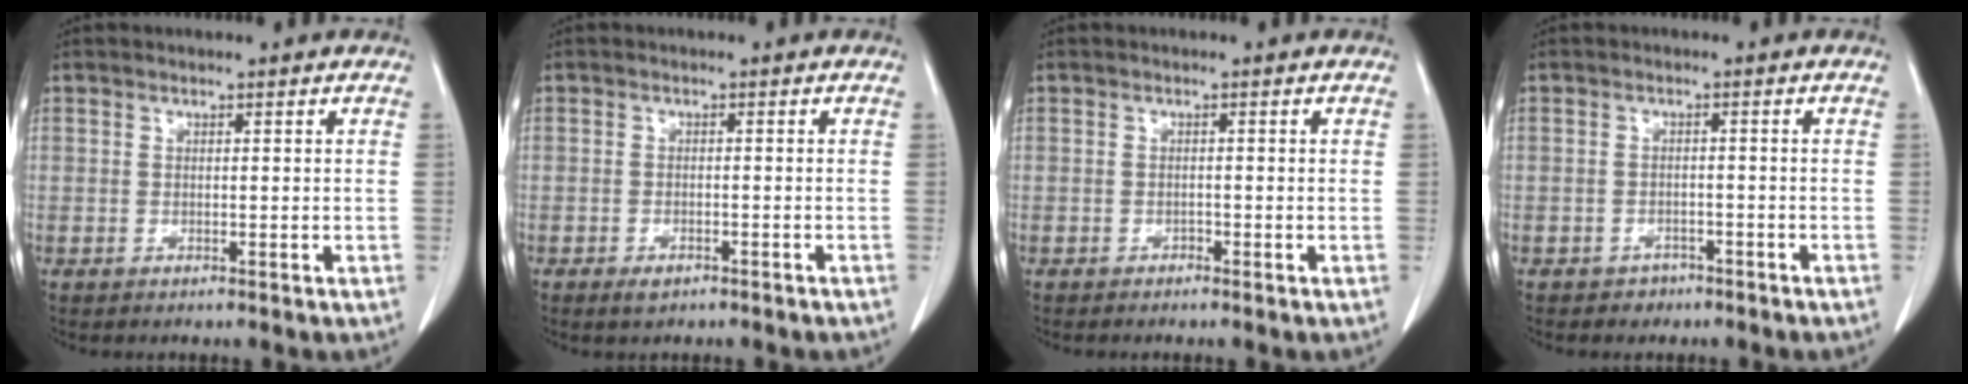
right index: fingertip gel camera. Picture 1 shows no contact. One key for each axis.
{"total": 2.1, "fx": -1.5, "fy": 0.9, "fz": 1.1, "tx": -0.018, "ty": 0.001, "tz": -0.016}
{"total": 0.6, "fx": -0.5, "fy": 0.2, "fz": 0.2, "tx": -0.005, "ty": 0.000, "tz": -0.010}
{"total": 2.1, "fx": -1.6, "fy": 1.4, "fz": 0.2, "tx": -0.010, "ty": 0.006, "tz": -0.020}